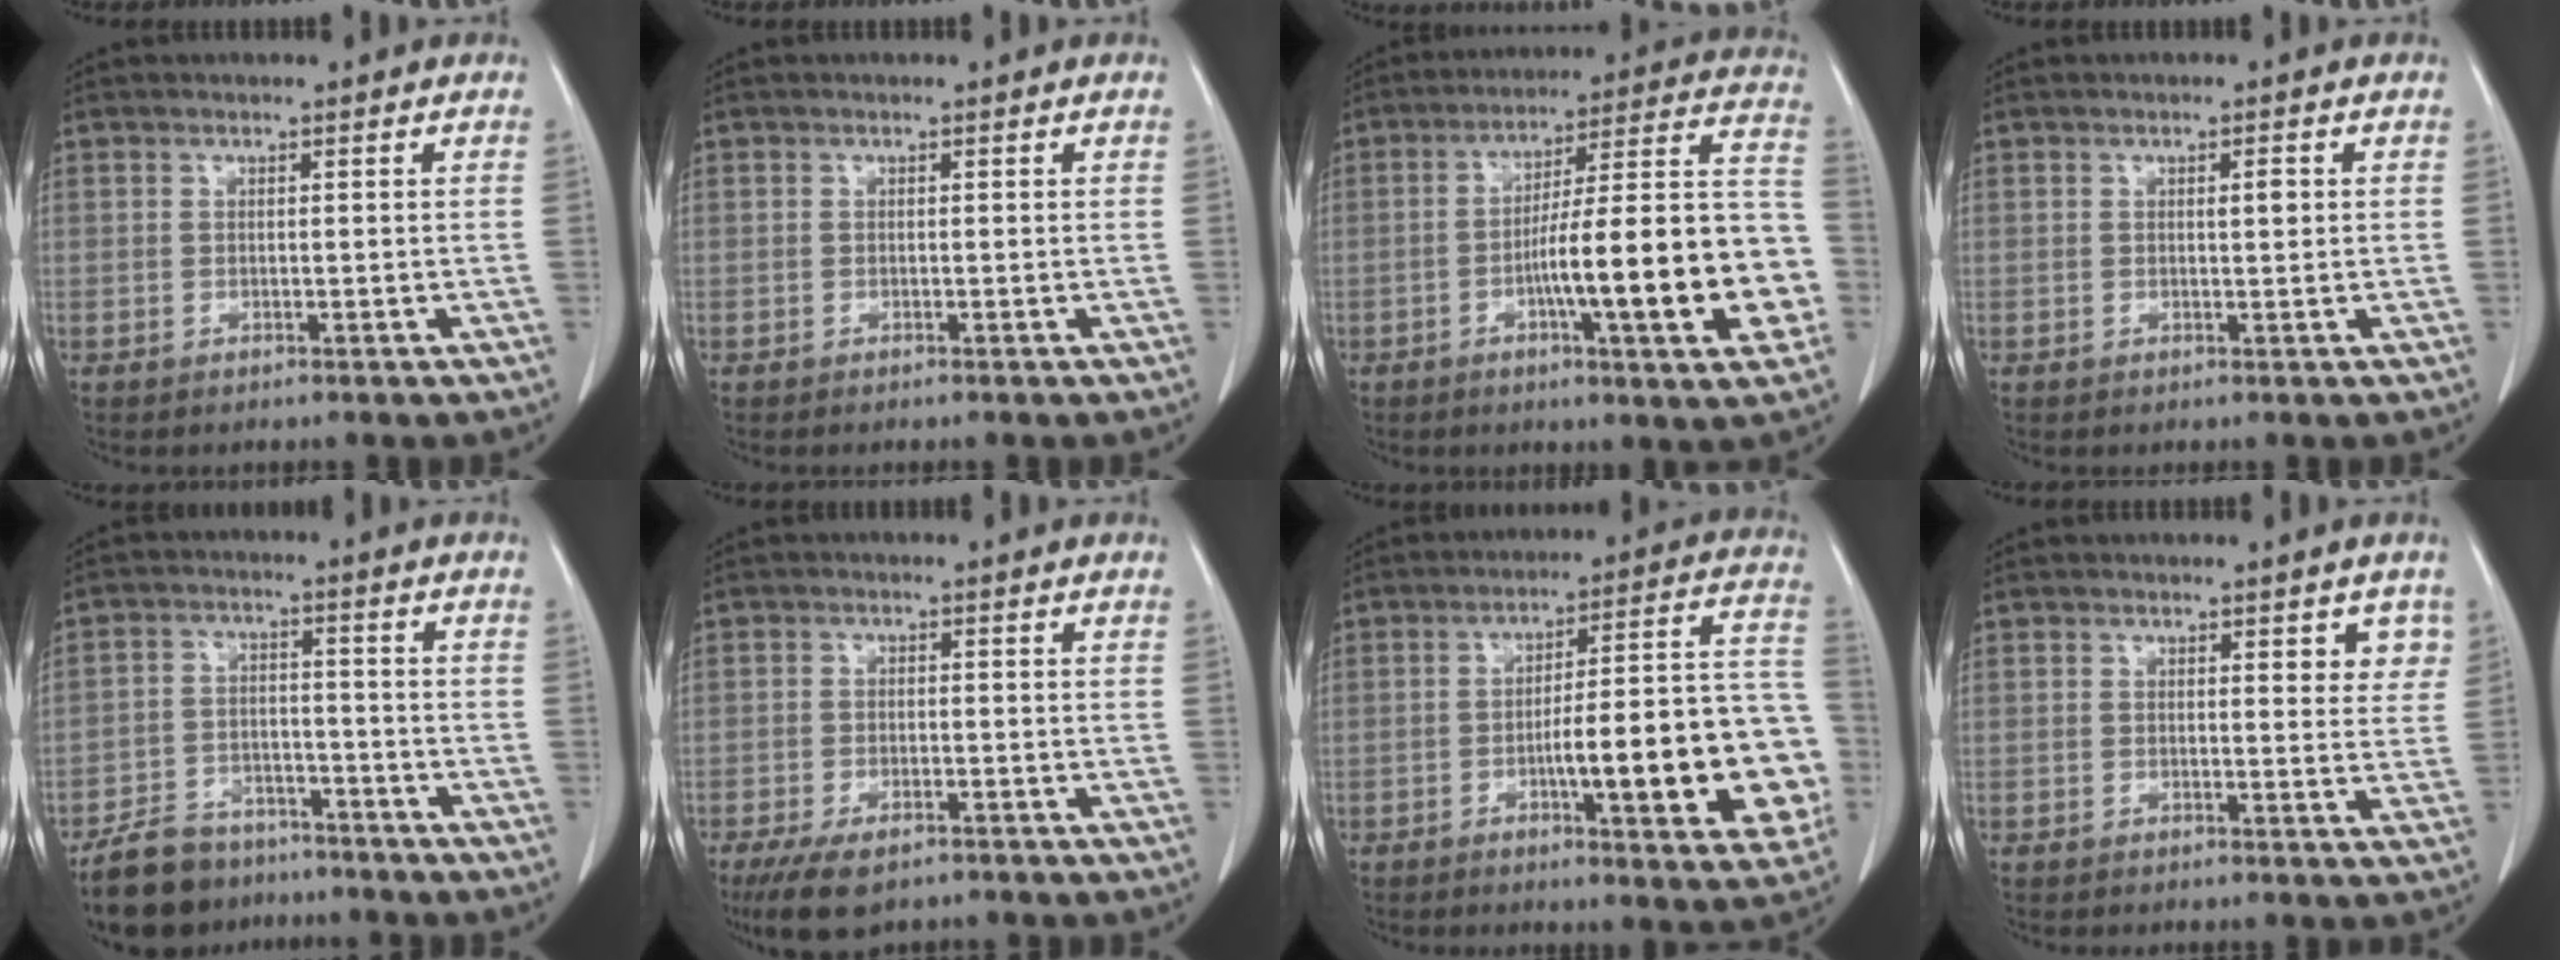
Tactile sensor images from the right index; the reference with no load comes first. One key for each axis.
{"total": 0.0}
{"total": 20.5, "fx": -5.2, "fy": 2.0, "fz": 19.8, "tx": -0.228, "ty": 0.026, "tz": -0.070}
{"total": 1.5, "fx": 0.4, "fy": 0.4, "fz": 1.4, "tx": -0.023, "ty": 0.001, "tz": 0.006}
{"total": 10.7, "fx": -8.9, "fy": 5.2, "fz": 2.8, "tx": -0.050, "ty": 0.005, "tz": -0.147}
{"total": 5.4, "fx": -3.6, "fy": 2.3, "fz": 3.3, "tx": -0.060, "ty": -0.010, "tz": -0.056}
{"total": 19.0, "fx": -4.6, "fy": 3.5, "fz": 18.1, "tx": -0.181, "ty": 0.034, "tz": -0.052}
{"total": 3.5, "fx": 1.7, "fy": 1.5, "fz": 2.7, "tx": -0.021, "ty": -0.003, "tz": 0.015}